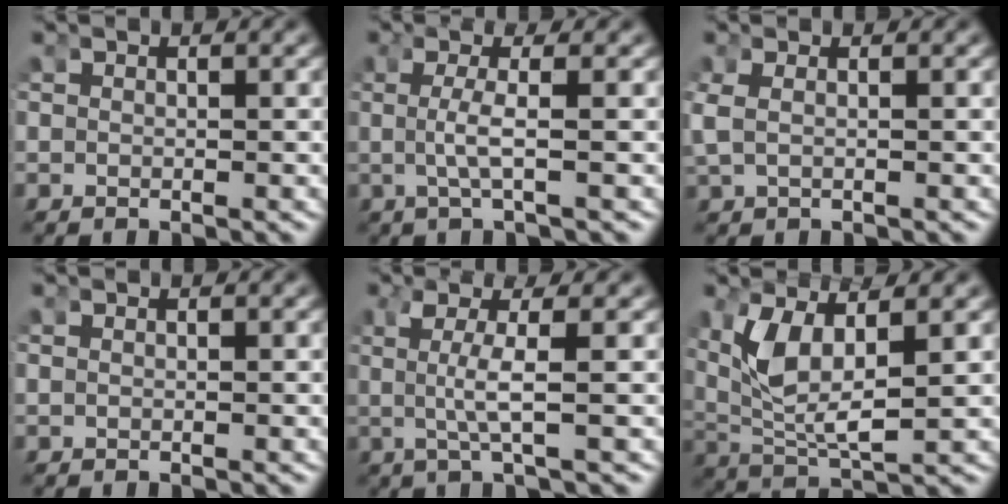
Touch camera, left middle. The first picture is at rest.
{"total": 2.5, "force": [-0.2, -0.5, 2.5], "torque": [-0.059, -0.005, 0.003]}
{"total": 1.5, "force": [0.3, 0.8, 1.3], "torque": [-0.043, -0.003, 0.014]}
{"total": 0.0}
{"total": 3.7, "force": [0.4, -0.4, 3.6], "torque": [-0.079, -0.003, 0.009]}
{"total": 5.9, "force": [1.2, 2.9, 5.0], "torque": [-0.133, -0.015, 0.037]}